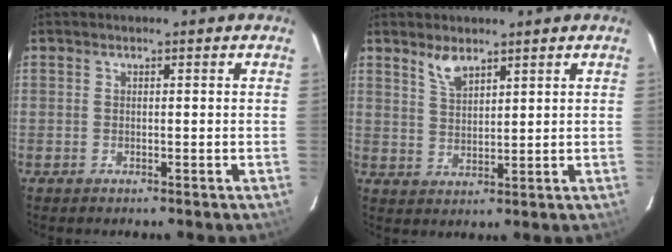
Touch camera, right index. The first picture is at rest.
{"total": 4.3, "force": [3.3, 1.6, 2.3], "torque": [-0.043, -0.001, 0.066]}